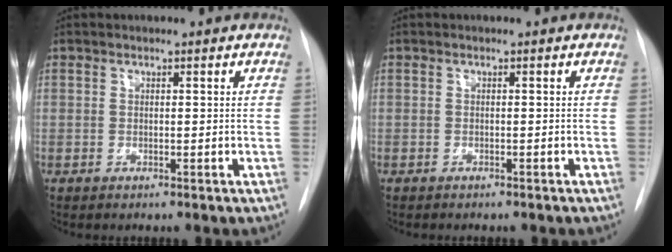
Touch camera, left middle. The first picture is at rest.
{"total": 2.7, "force": [-2.3, 0.8, 1.2], "torque": [-0.024, -0.005, -0.022]}